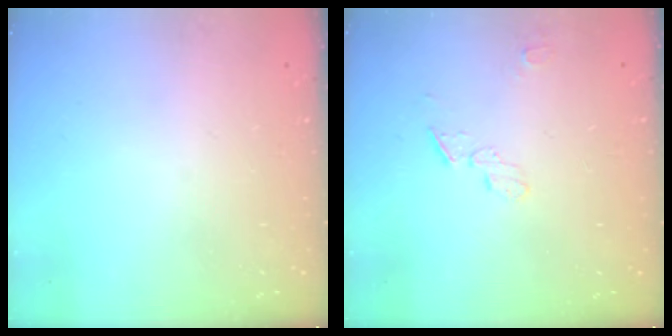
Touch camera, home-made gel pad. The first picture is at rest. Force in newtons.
{"total": 4.6, "press": 4.6, "slide": 0.6}